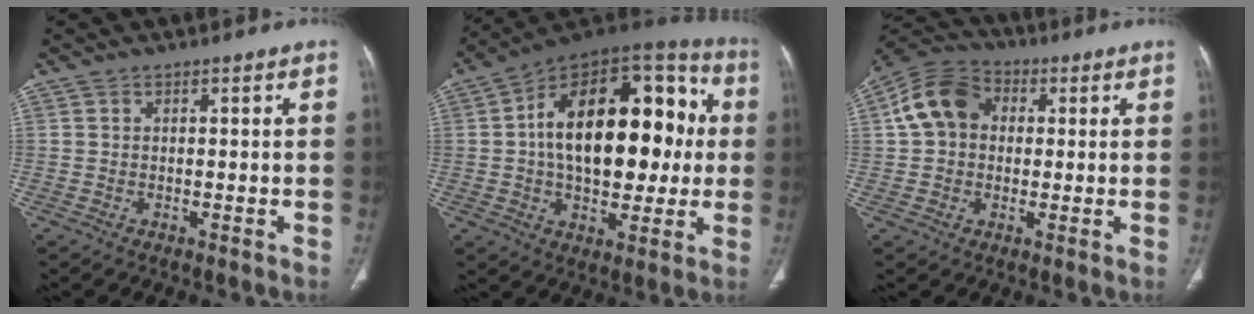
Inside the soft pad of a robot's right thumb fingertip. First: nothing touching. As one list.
[{"total": 27.6, "force": [2.0, 15.6, 22.7], "torque": [-0.320, 0.041, 0.027]}, {"total": 10.7, "force": [1.7, 8.5, 6.3], "torque": [-0.107, 0.025, 0.019]}]